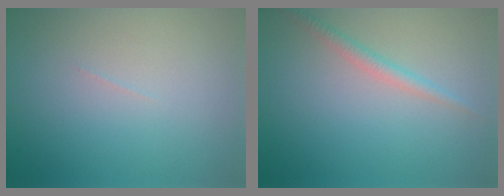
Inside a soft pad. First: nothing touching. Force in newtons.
{"total": 1.6, "press": 1.6, "slide": 0.1}